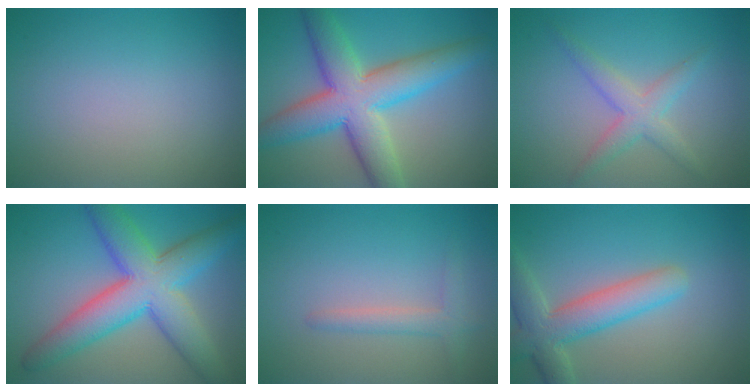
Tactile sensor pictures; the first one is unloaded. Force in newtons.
{"total": 9.3, "press": 9.3, "slide": 0.2}
{"total": 2.9, "press": 2.9, "slide": 0.1}
{"total": 9.5, "press": 9.5, "slide": 0.2}
{"total": 1.9, "press": 1.9, "slide": 0.2}
{"total": 5.4, "press": 5.4, "slide": 0.4}